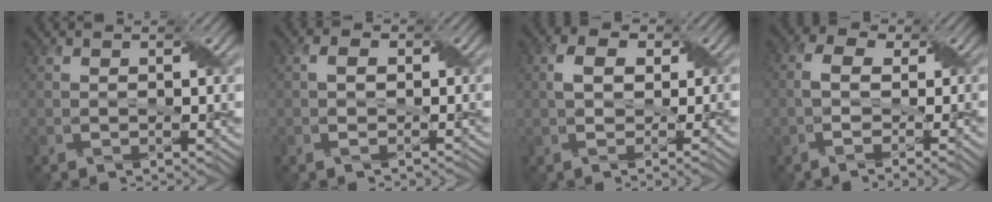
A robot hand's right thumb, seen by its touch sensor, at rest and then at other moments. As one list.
[{"total": 2.4, "force": [-0.7, 1.8, 1.4], "torque": [-0.022, -0.001, -0.011]}, {"total": 3.9, "force": [0.1, 2.0, 3.4], "torque": [-0.053, 0.004, -0.004]}, {"total": 4.4, "force": [-1.2, 1.6, 3.9], "torque": [-0.070, 0.000, -0.026]}]